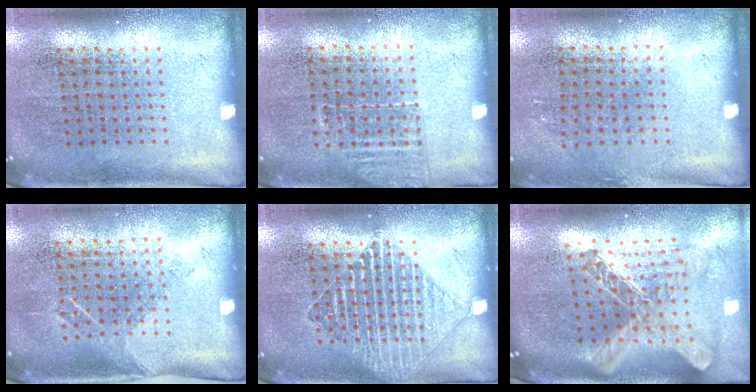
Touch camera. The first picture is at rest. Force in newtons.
{"total": 1.3, "press": 1.1, "slide": 0.6}
{"total": 0.9, "press": 0.6, "slide": 0.6}
{"total": 1.2, "press": 1.0, "slide": 0.7}
{"total": 1.5, "press": 1.5, "slide": 0.3}
{"total": 2.8, "press": 2.1, "slide": 1.9}